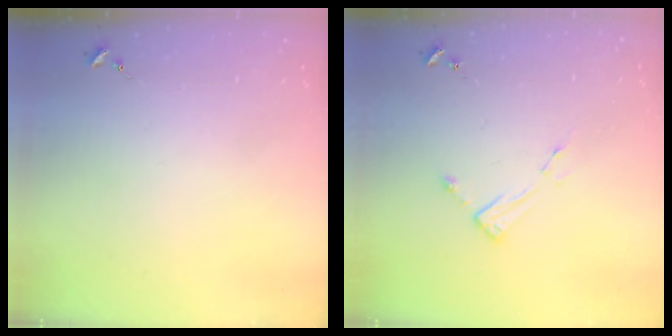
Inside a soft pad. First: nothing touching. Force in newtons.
{"total": 4.4, "press": 4.4, "slide": 0.3}